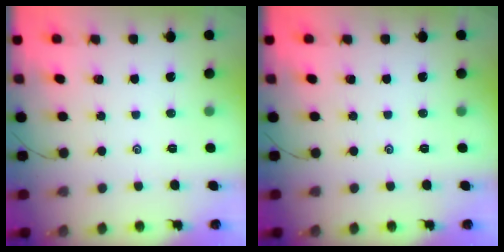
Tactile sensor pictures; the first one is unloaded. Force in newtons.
{"total": 0.0}